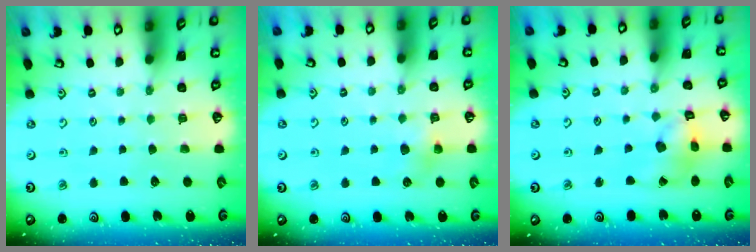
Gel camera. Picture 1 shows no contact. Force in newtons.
{"total": 6.1, "press": 6.1, "slide": 0.4}
{"total": 9.3, "press": 9.3, "slide": 1.0}